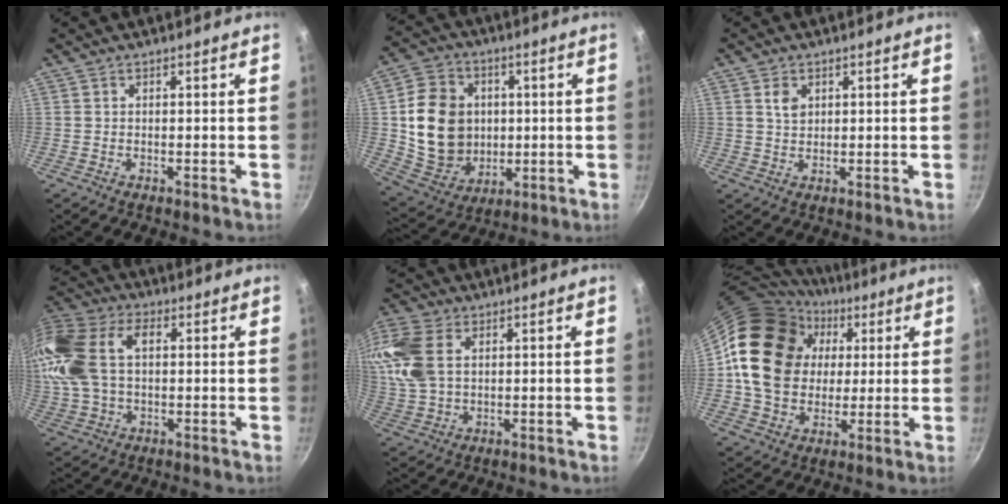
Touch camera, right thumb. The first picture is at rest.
{"total": 17.3, "force": [1.1, 14.6, 9.3], "torque": [-0.132, 0.005, 0.033]}
{"total": 2.9, "force": [1.1, 2.1, 1.7], "torque": [-0.022, -0.003, 0.023]}
{"total": 19.9, "force": [3.3, 12.8, 14.9], "torque": [-0.335, 0.030, 0.052]}
{"total": 11.3, "force": [3.2, 7.1, 8.2], "torque": [-0.174, 0.002, 0.062]}
{"total": 22.4, "force": [4.6, 17.9, 12.6], "torque": [-0.203, 0.019, 0.083]}